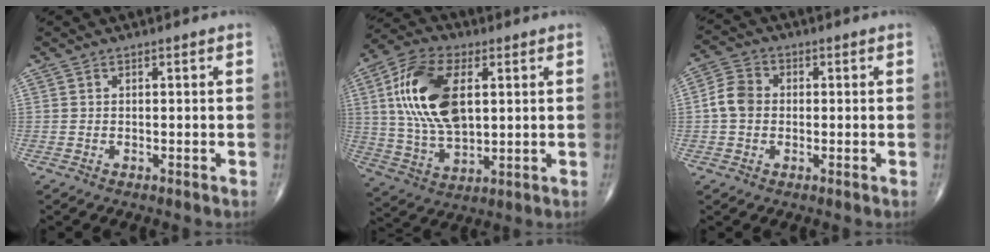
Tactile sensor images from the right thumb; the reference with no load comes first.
{"total": 17.4, "force": [3.8, 9.3, 14.2], "torque": [-0.269, -0.001, 0.072]}
{"total": 5.5, "force": [-0.2, 4.4, 3.2], "torque": [-0.055, 0.014, -0.013]}